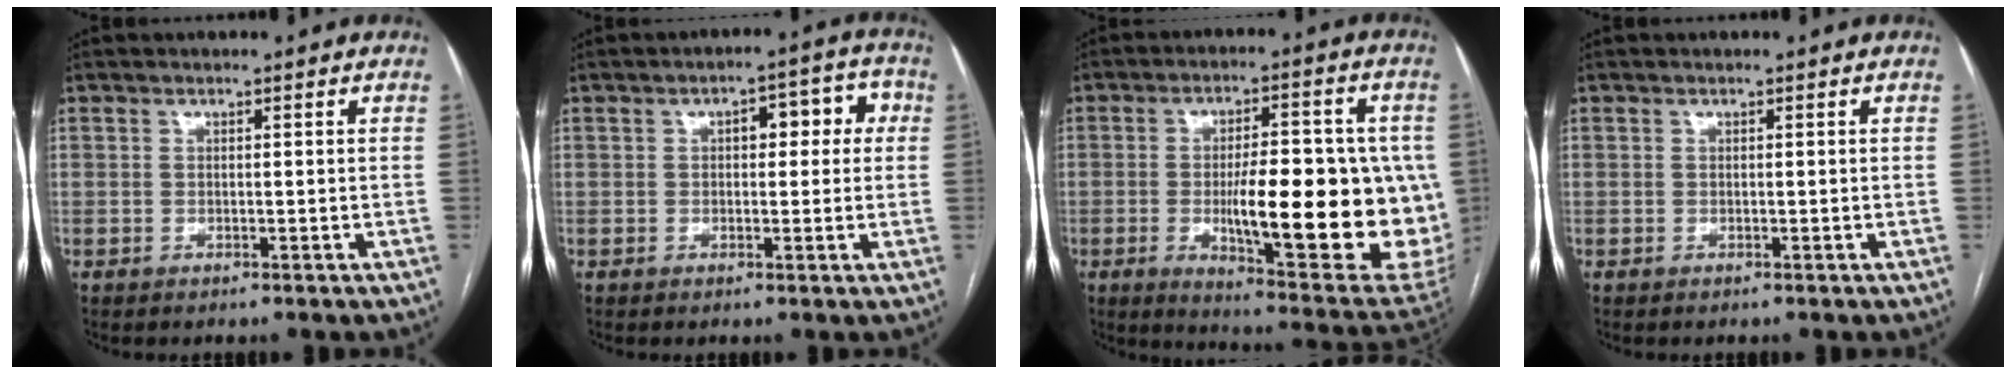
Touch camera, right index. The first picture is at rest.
{"total": 6.2, "force": [1.3, 3.0, 5.3], "torque": [-0.060, 0.032, 0.014]}
{"total": 23.4, "force": [-3.1, 5.5, 22.5], "torque": [-0.252, -0.002, -0.025]}
{"total": 0.0}